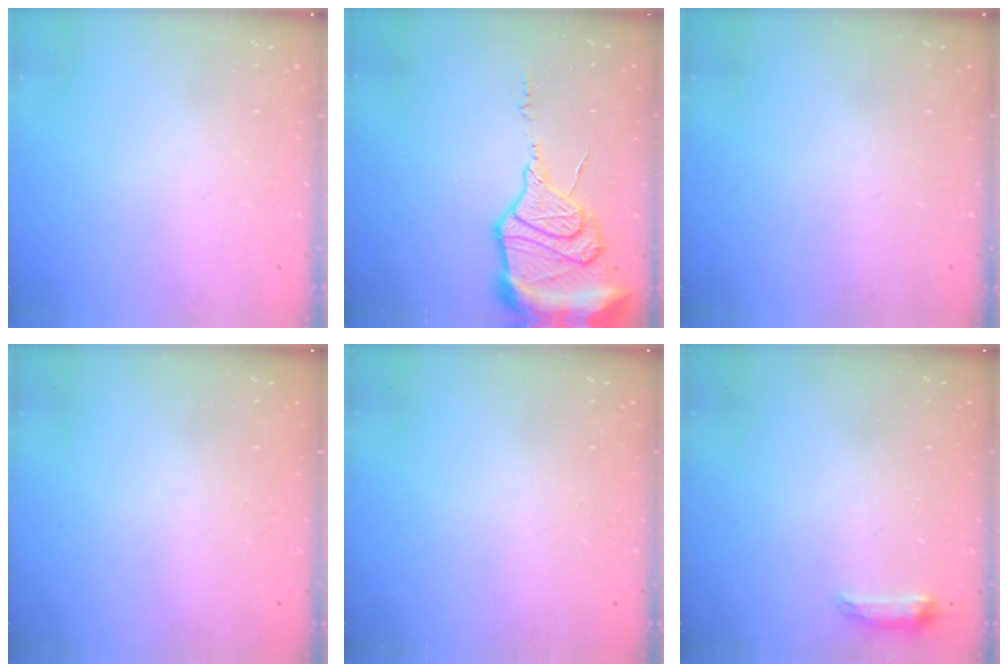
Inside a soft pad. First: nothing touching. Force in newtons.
{"total": 18.9, "press": 18.8, "slide": 1.8}
{"total": 0.0}
{"total": 0.0}
{"total": 0.0}
{"total": 6.5, "press": 6.4, "slide": 1.0}